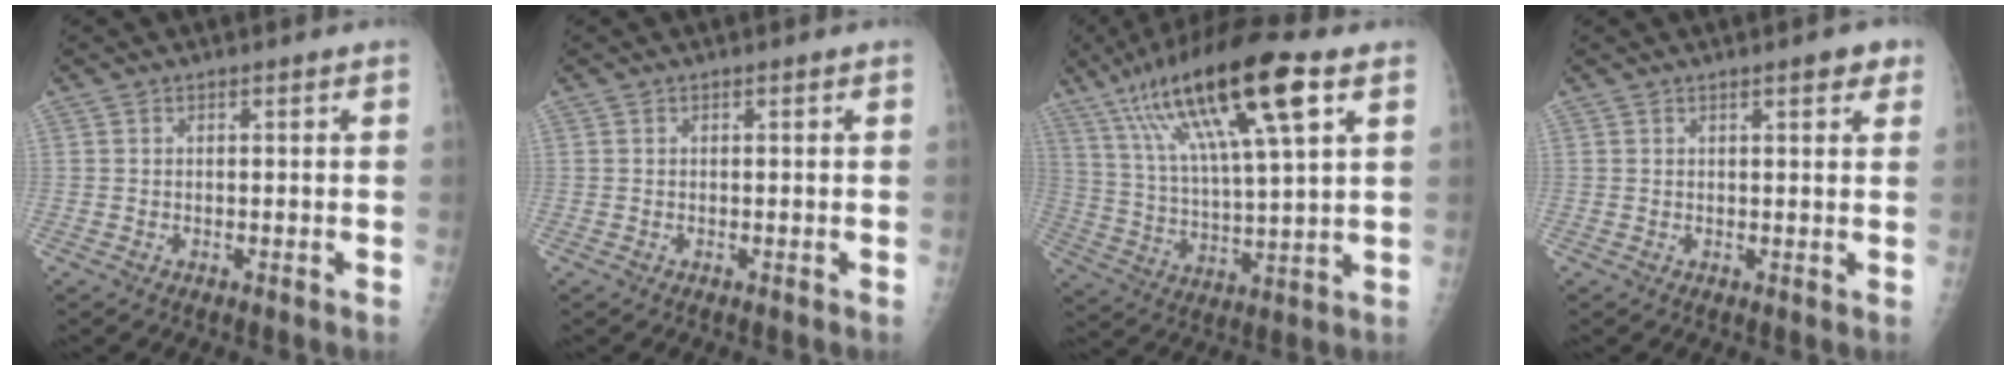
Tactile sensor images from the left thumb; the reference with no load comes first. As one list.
[{"total": 0.0}, {"total": 21.7, "force": [10.9, 4.6, 18.2], "torque": [-0.329, -0.010, 0.193]}, {"total": 3.4, "force": [2.1, 1.0, 2.5], "torque": [-0.021, -0.005, 0.022]}]